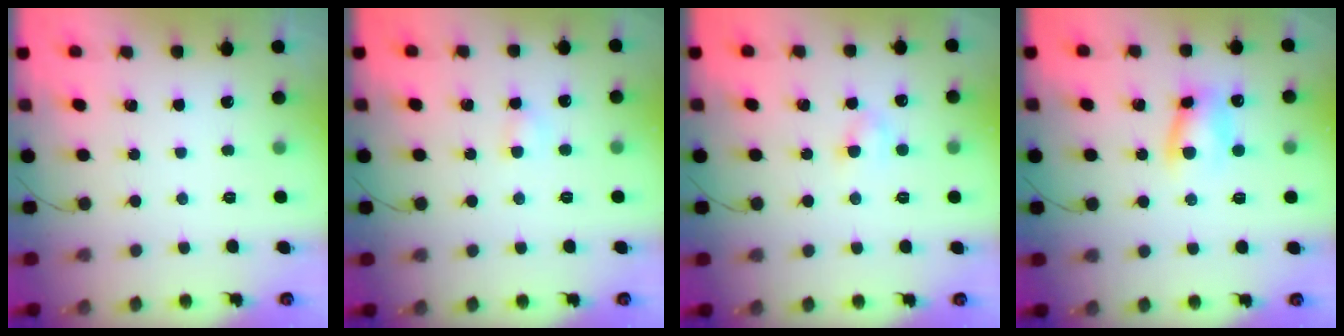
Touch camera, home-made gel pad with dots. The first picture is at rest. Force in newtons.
{"total": 2.9, "press": 2.8, "slide": 0.8}
{"total": 3.5, "press": 3.3, "slide": 1.3}
{"total": 8.0, "press": 7.9, "slide": 1.1}